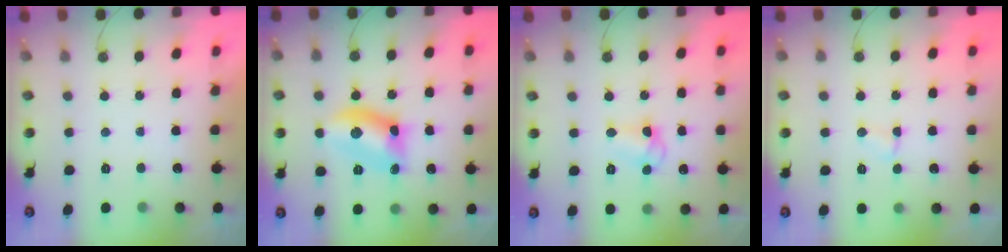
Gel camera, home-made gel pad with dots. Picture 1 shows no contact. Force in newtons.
{"total": 12.2, "press": 11.8, "slide": 3.0}
{"total": 7.2, "press": 7.2, "slide": 0.6}
{"total": 2.7, "press": 2.6, "slide": 0.4}